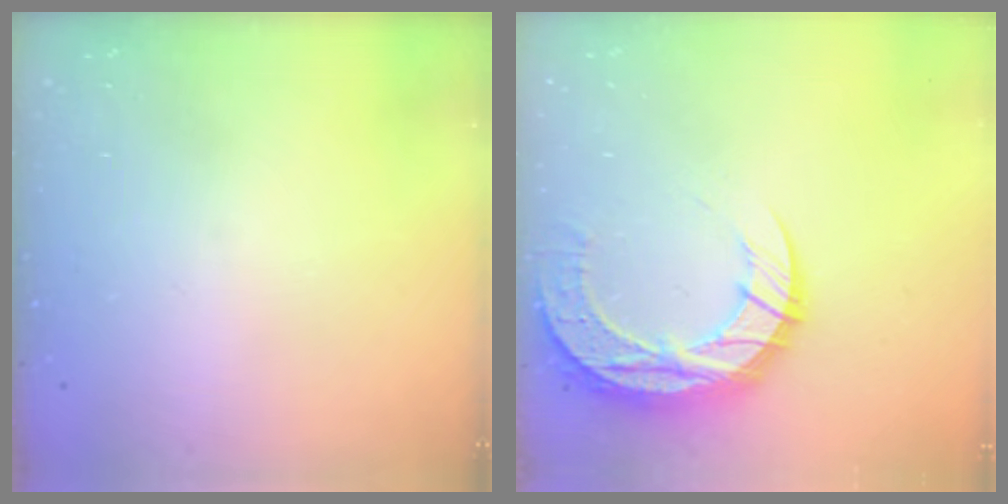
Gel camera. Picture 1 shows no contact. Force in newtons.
{"total": 13.1, "press": 13.1, "slide": 0.9}